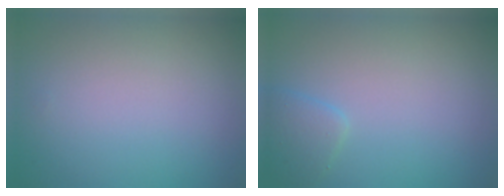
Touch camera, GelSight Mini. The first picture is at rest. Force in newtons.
{"total": 1.5, "press": 1.5, "slide": 0.1}